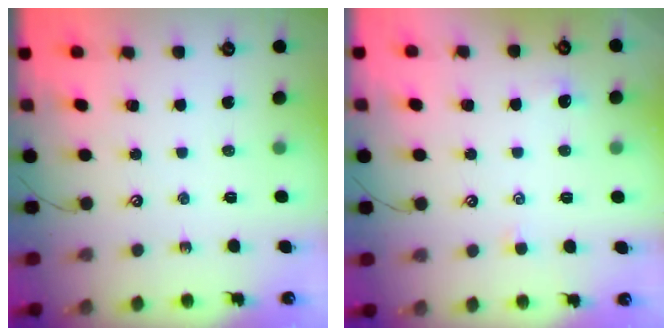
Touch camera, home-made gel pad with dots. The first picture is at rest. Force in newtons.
{"total": 0.8, "press": 0.7, "slide": 0.5}